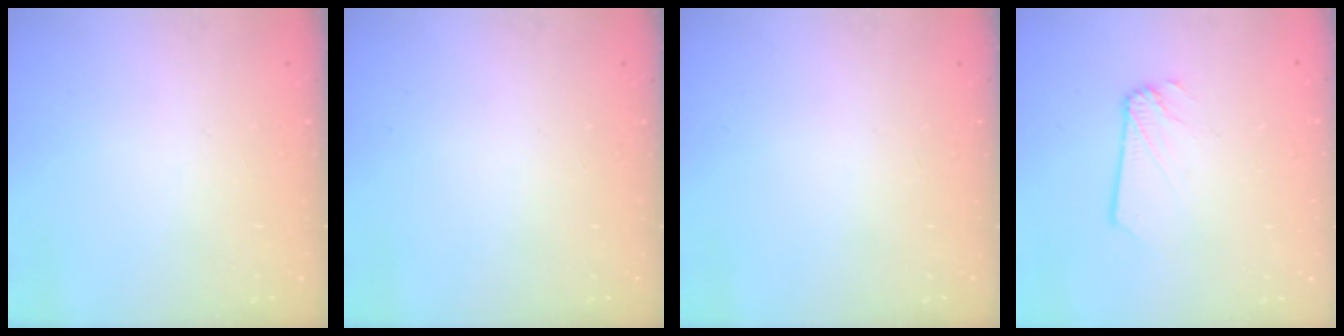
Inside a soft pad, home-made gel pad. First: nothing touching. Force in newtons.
{"total": 0.0}
{"total": 0.0}
{"total": 1.2, "press": 1.2, "slide": 0.1}